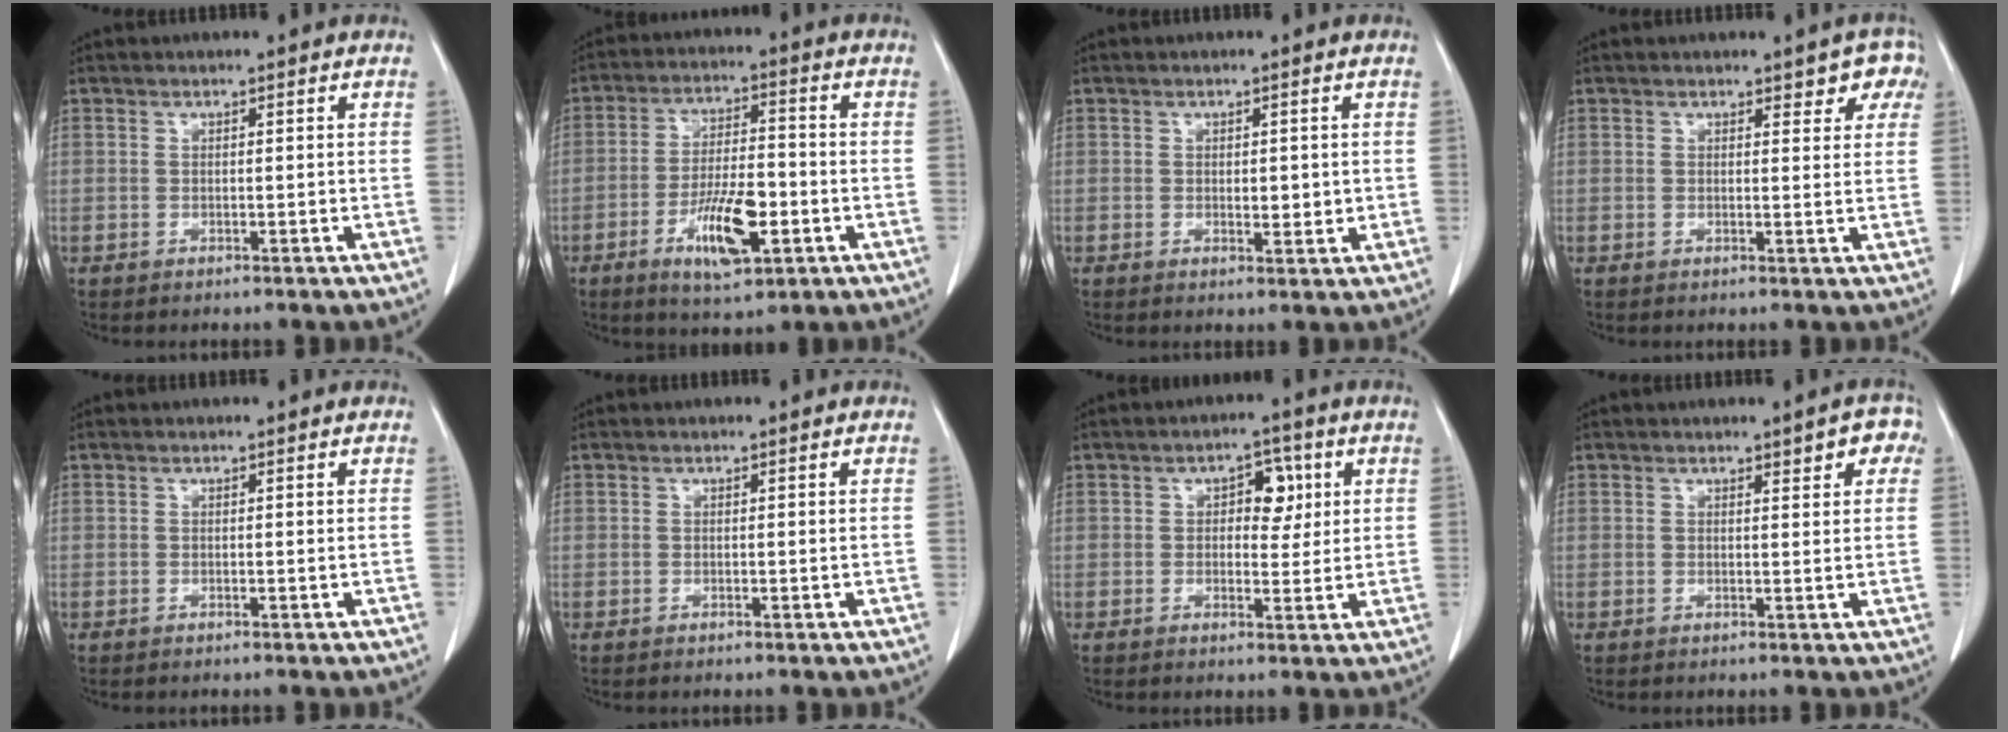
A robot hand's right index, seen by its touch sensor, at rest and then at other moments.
{"total": 10.3, "force": [-3.9, 3.0, 9.1], "torque": [-0.169, -0.003, -0.062]}
{"total": 2.6, "force": [0.1, 1.3, 2.2], "torque": [-0.028, -0.002, 0.005]}
{"total": 4.0, "force": [2.6, 2.1, 2.3], "torque": [-0.005, 0.004, 0.020]}
{"total": 0.0}
{"total": 0.0}
{"total": 4.9, "force": [1.4, 2.8, 3.7], "torque": [-0.046, 0.012, 0.020]}
{"total": 3.4, "force": [1.8, 1.1, 2.6], "torque": [-0.024, 0.009, 0.019]}